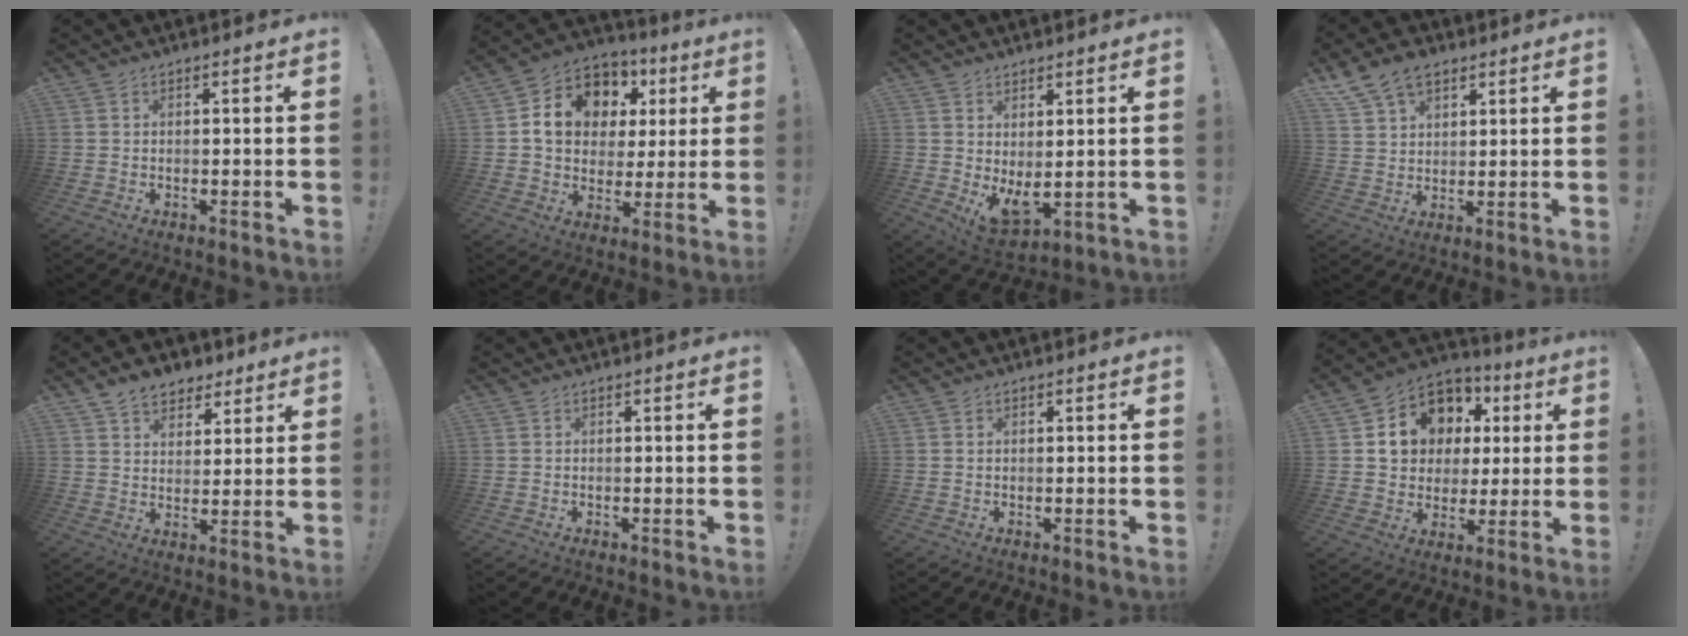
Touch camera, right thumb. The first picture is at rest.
{"total": 14.3, "force": [4.7, 11.3, 7.4], "torque": [-0.107, -0.019, 0.098]}
{"total": 5.4, "force": [2.5, 2.6, 4.1], "torque": [-0.049, -0.040, 0.054]}
{"total": 9.5, "force": [6.3, 5.8, 4.2], "torque": [-0.083, -0.021, 0.125]}
{"total": 8.7, "force": [6.1, 5.7, 2.5], "torque": [-0.042, -0.032, 0.119]}
{"total": 0.0}
{"total": 0.0}
{"total": 14.9, "force": [5.4, 12.3, 6.4], "torque": [-0.095, -0.026, 0.118]}